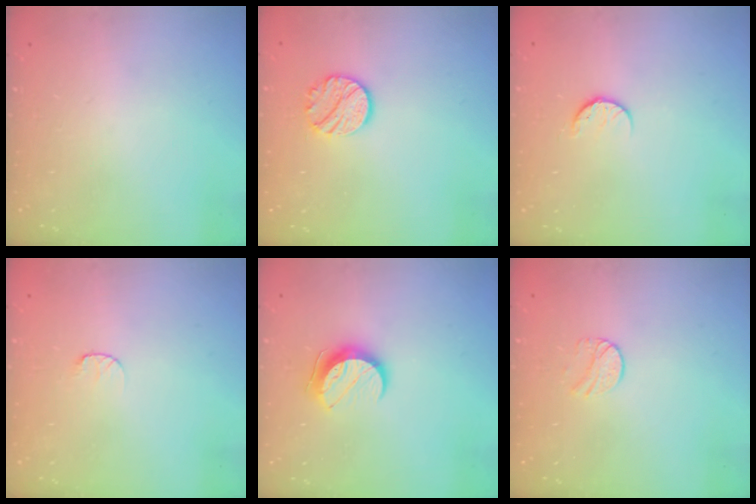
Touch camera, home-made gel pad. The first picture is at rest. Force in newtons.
{"total": 10.0, "press": 9.9, "slide": 0.5}
{"total": 7.2, "press": 7.1, "slide": 0.8}
{"total": 5.4, "press": 5.4, "slide": 0.6}
{"total": 10.1, "press": 10.1, "slide": 0.8}
{"total": 6.9, "press": 6.9, "slide": 0.7}